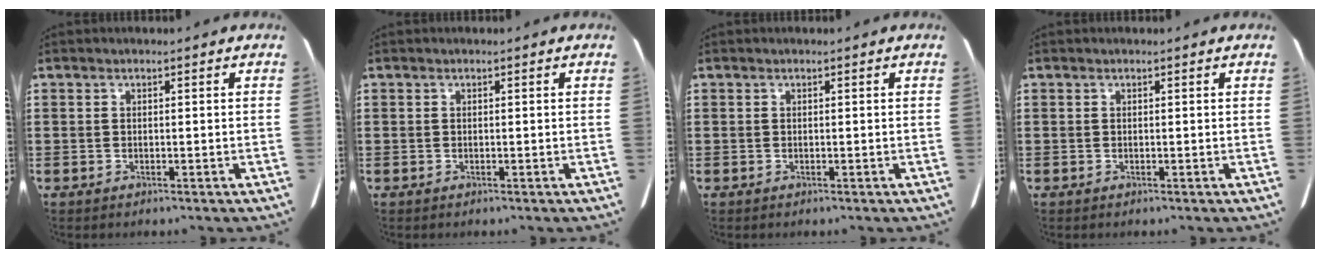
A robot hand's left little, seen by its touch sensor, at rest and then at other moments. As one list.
[{"total": 0.0}, {"total": 0.0}, {"total": 0.0}]